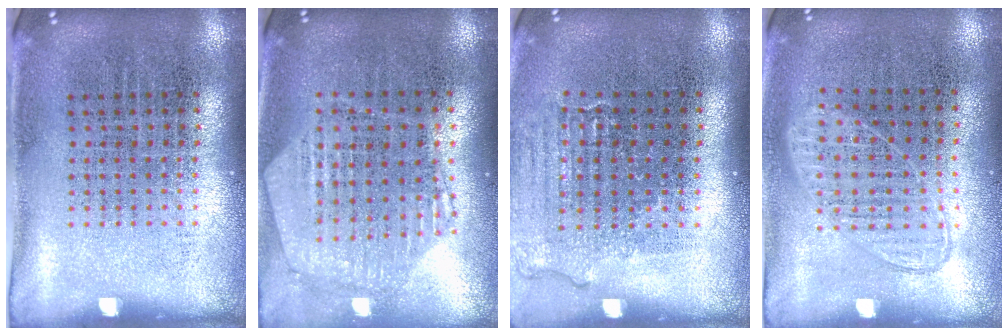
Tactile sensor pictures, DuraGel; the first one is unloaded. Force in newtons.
{"total": 1.1, "press": 1.1, "slide": 0.2}
{"total": 1.1, "press": 1.1, "slide": 0.2}
{"total": 0.9, "press": 0.9, "slide": 0.3}